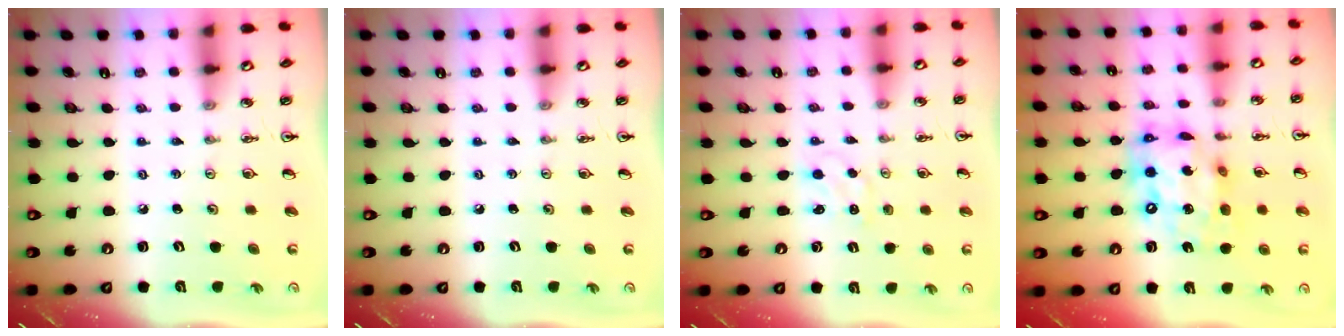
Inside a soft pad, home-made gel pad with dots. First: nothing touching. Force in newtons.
{"total": 0.0}
{"total": 1.5, "press": 1.5, "slide": 0.2}
{"total": 16.4, "press": 16.3, "slide": 1.6}